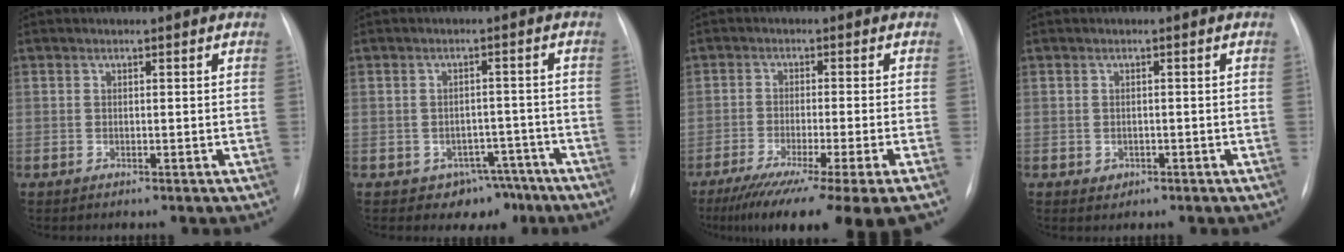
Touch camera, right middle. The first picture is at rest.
{"total": 5.3, "force": [-3.6, 3.8, 0.8], "torque": [0.008, 0.020, -0.041]}
{"total": 16.3, "force": [-12.0, -1.2, 11.0], "torque": [-0.133, -0.050, -0.186]}
{"total": 1.0, "force": [-0.3, 0.9, 0.3], "torque": [-0.004, 0.002, -0.001]}